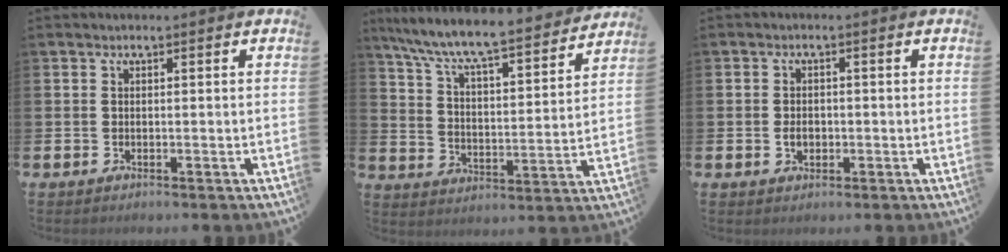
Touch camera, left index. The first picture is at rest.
{"total": 8.6, "force": [8.0, 0.7, 3.1], "torque": [-0.087, -0.065, 0.130]}
{"total": 2.0, "force": [-0.3, 1.5, 1.3], "torque": [-0.014, 0.001, -0.011]}